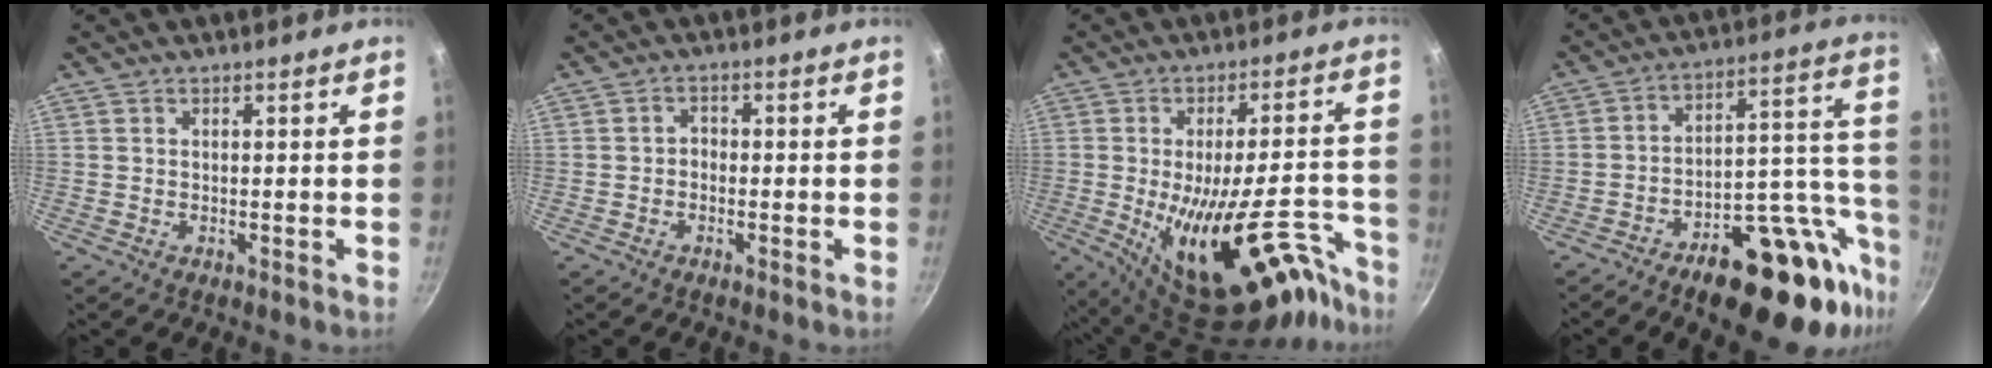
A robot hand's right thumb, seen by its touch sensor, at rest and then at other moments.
{"total": 1.6, "force": [-0.7, 1.2, 0.7], "torque": [-0.004, 0.011, -0.015]}
{"total": 24.4, "force": [-12.8, 10.0, 18.1], "torque": [-0.197, 0.046, -0.179]}
{"total": 24.4, "force": [-12.6, 10.7, 17.9], "torque": [-0.186, 0.083, -0.177]}